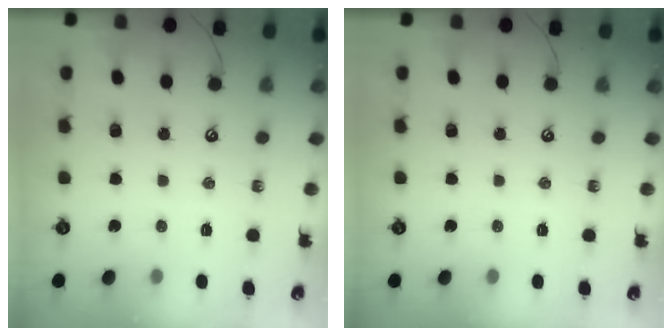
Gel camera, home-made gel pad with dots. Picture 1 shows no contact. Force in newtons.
{"total": 0.0}